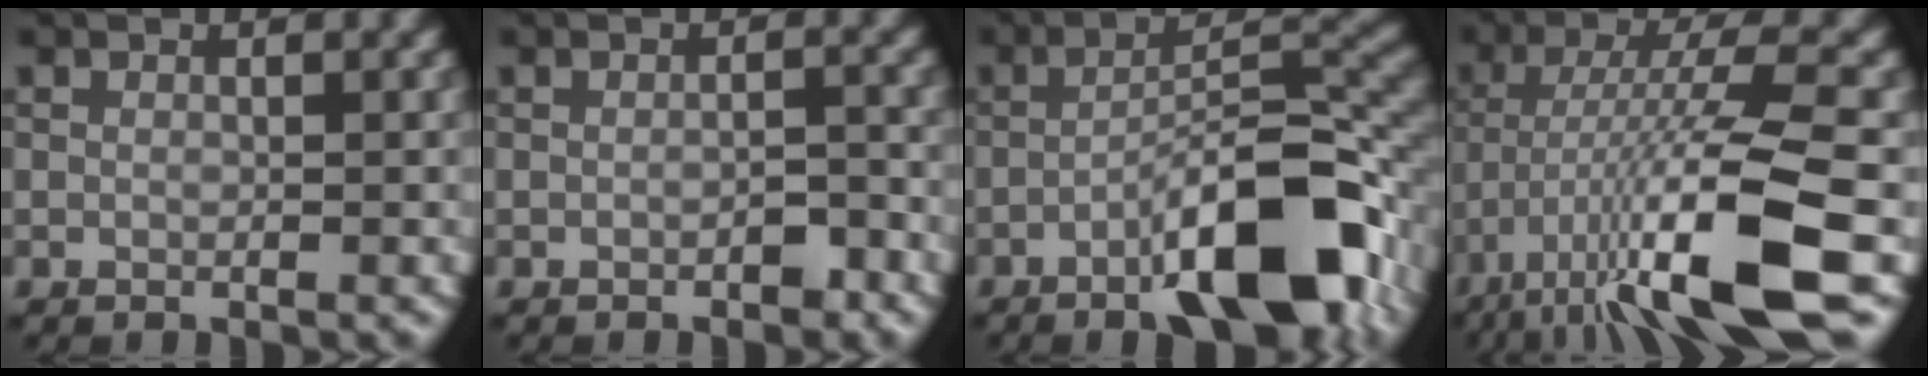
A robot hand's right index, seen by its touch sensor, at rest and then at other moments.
{"total": 1.4, "force": [-0.9, 0.4, 1.0], "torque": [-0.014, 0.004, -0.014]}
{"total": 10.7, "force": [-5.2, 3.0, 8.9], "torque": [-0.135, 0.013, -0.090]}
{"total": 11.6, "force": [-5.2, 2.1, 10.1], "torque": [-0.186, 0.002, -0.093]}